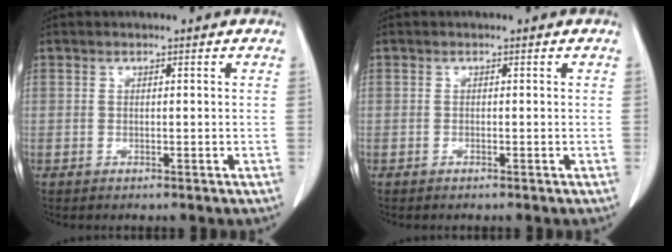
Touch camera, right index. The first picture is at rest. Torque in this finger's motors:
{"motor_torque": [-0.17, -0.10, -0.04, -0.02]}